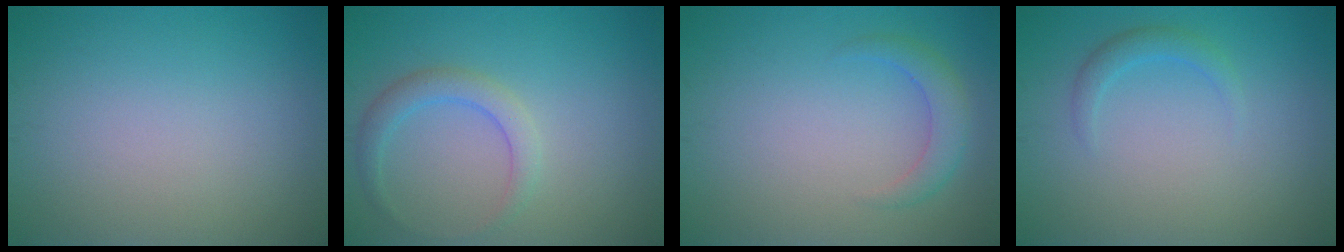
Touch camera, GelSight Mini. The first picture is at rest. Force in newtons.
{"total": 2.4, "press": 2.4, "slide": 0.1}
{"total": 2.2, "press": 2.2, "slide": 0.1}
{"total": 1.5, "press": 1.5, "slide": 0.1}